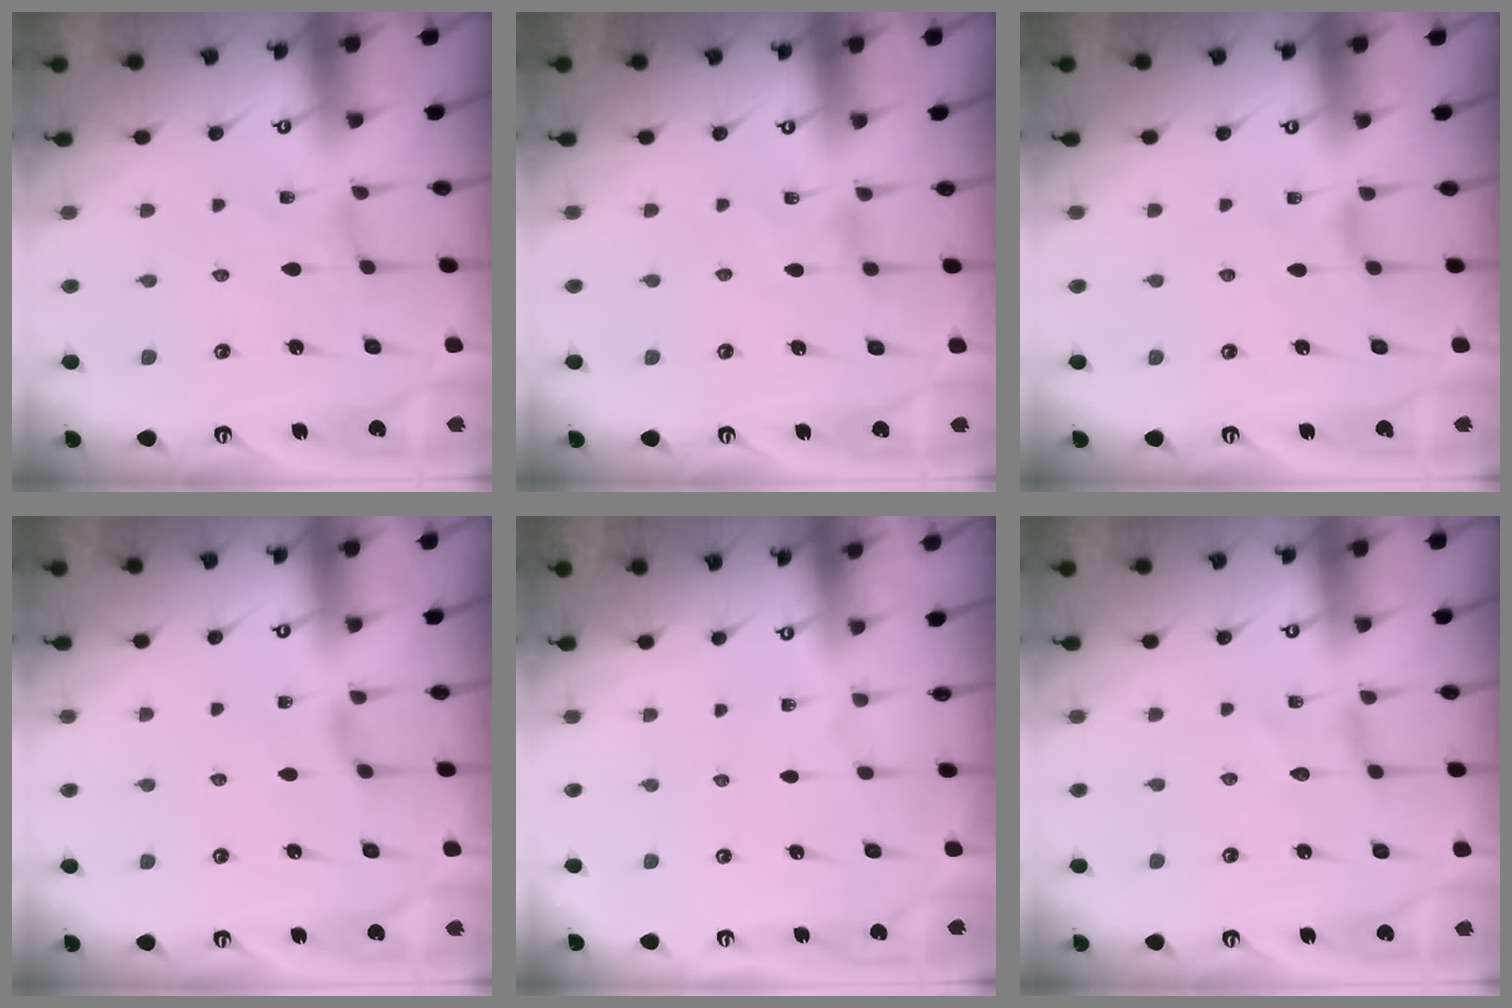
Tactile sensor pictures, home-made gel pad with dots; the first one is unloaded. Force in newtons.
{"total": 1.3, "press": 1.3, "slide": 0.4}
{"total": 1.8, "press": 1.7, "slide": 0.5}
{"total": 2.3, "press": 2.2, "slide": 0.5}
{"total": 0.0}
{"total": 0.0}